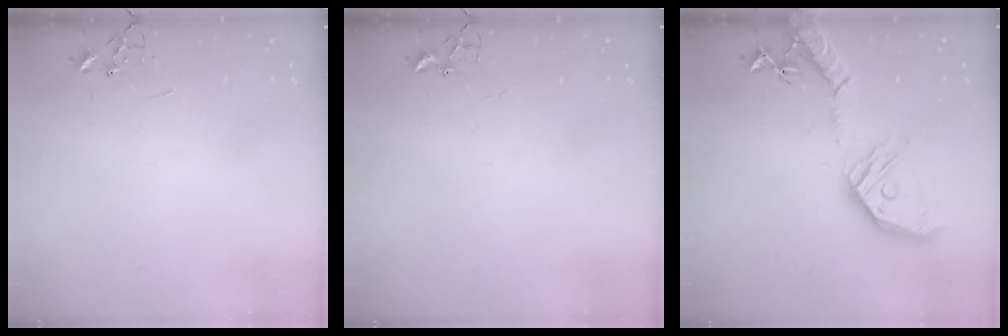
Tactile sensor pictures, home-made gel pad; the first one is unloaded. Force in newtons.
{"total": 1.8, "press": 1.8, "slide": 0.2}
{"total": 21.3, "press": 21.1, "slide": 3.1}